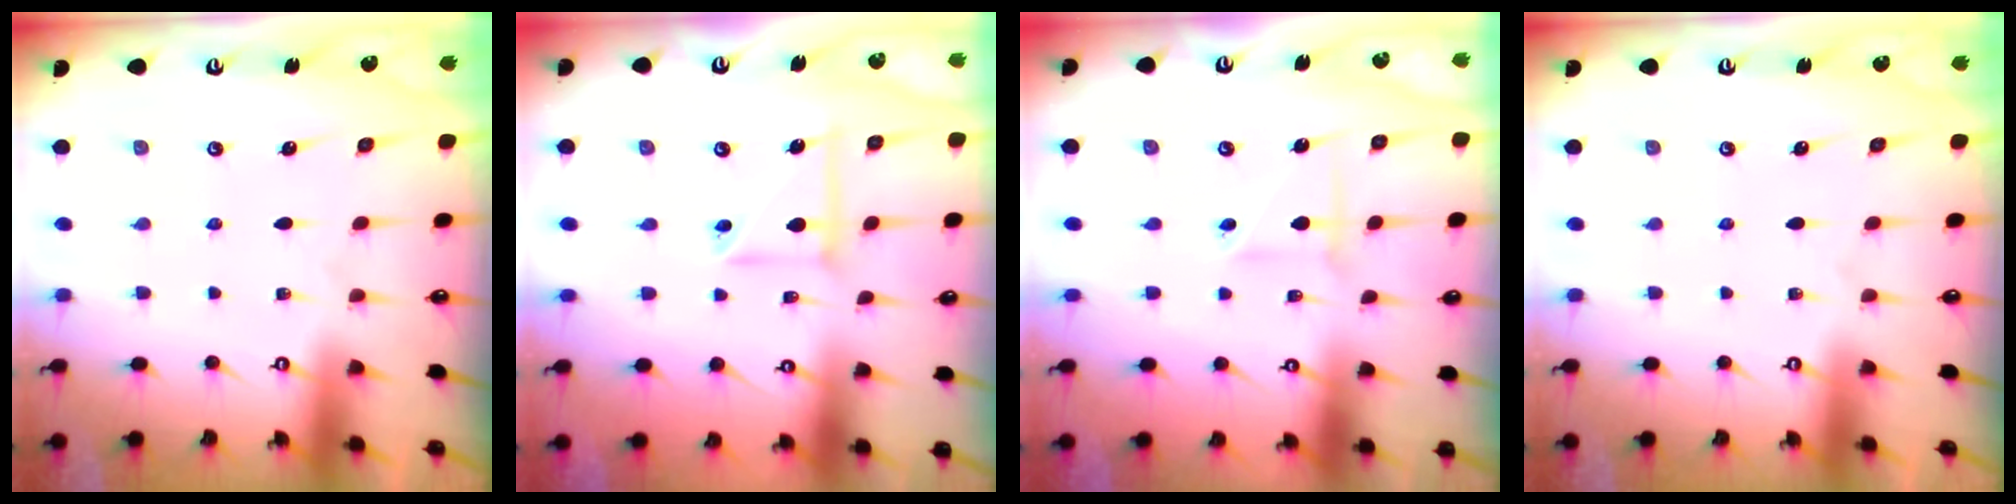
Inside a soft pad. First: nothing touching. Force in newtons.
{"total": 7.9, "press": 7.7, "slide": 1.3}
{"total": 3.0, "press": 3.0, "slide": 0.5}
{"total": 0.0}